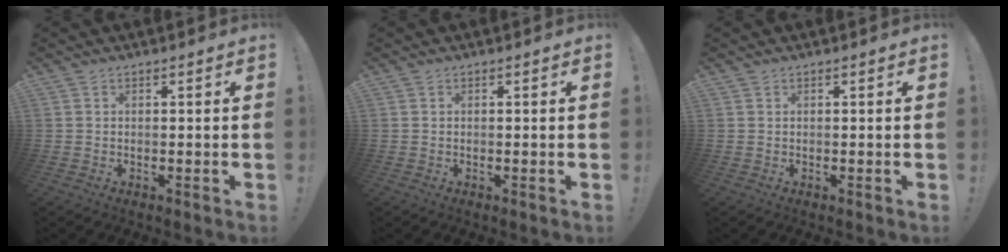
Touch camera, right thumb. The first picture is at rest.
{"total": 0.0}
{"total": 0.0}